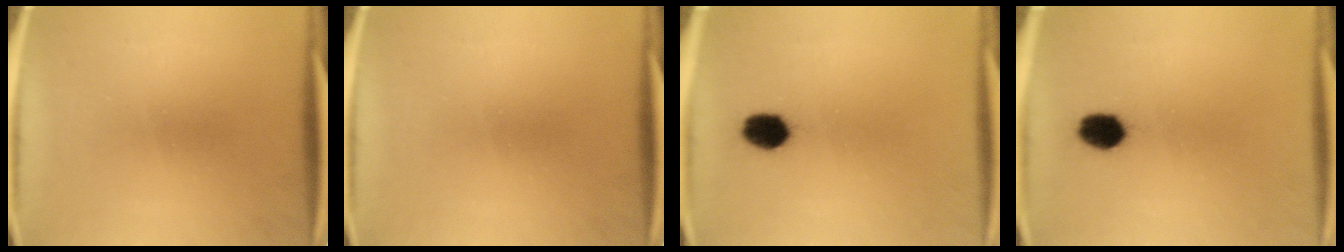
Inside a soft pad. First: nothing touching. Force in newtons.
{"total": 0.0}
{"total": 5.6}
{"total": 5.6}